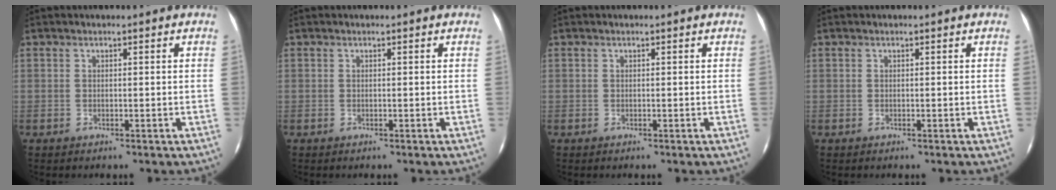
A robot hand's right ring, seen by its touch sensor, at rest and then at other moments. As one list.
[{"total": 0.0}, {"total": 0.0}, {"total": 0.0}]